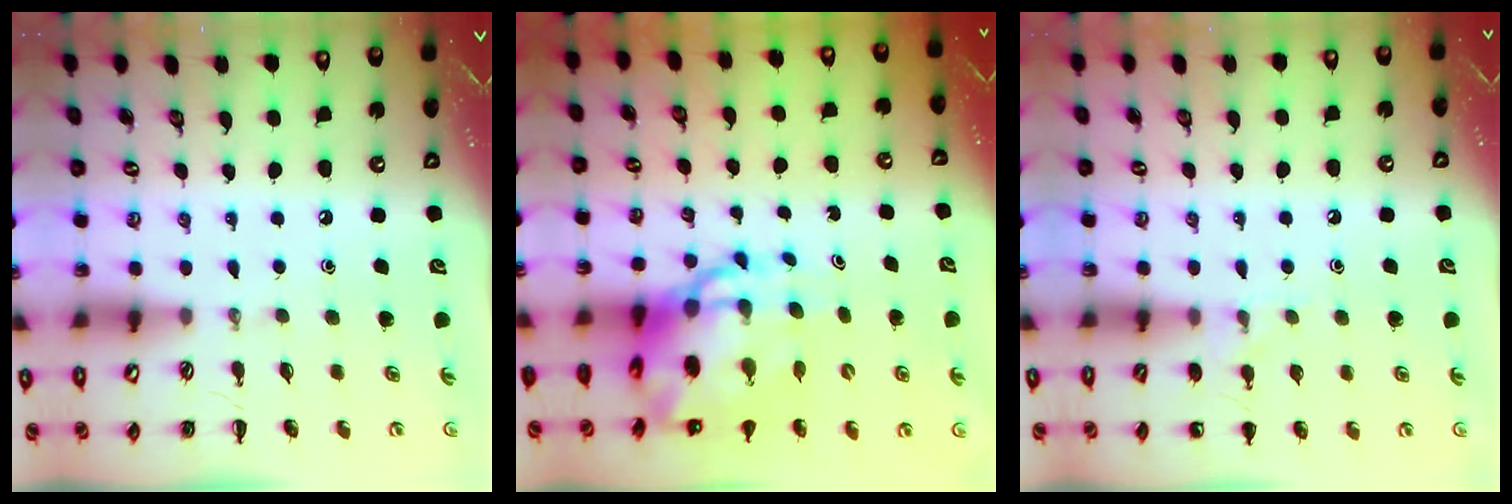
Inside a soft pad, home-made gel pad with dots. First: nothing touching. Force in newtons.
{"total": 11.7, "press": 11.2, "slide": 3.2}
{"total": 6.5, "press": 6.2, "slide": 1.9}